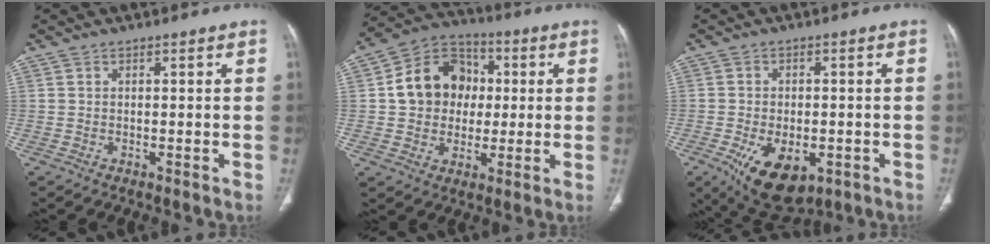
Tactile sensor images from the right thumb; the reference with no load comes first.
{"total": 13.9, "force": [1.1, 11.7, 7.5], "torque": [-0.085, 0.021, 0.012]}
{"total": 12.2, "force": [-5.0, 6.9, 8.8], "torque": [-0.137, 0.003, -0.063]}